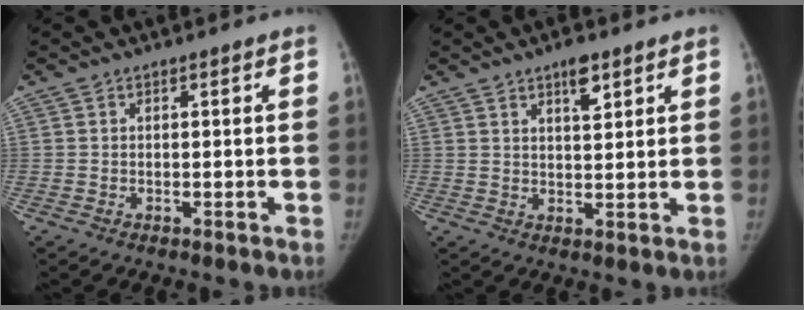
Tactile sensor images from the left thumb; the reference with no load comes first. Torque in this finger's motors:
{"motor_torque": [0.61, -0.44, 0.98, -0.74, 0.21]}